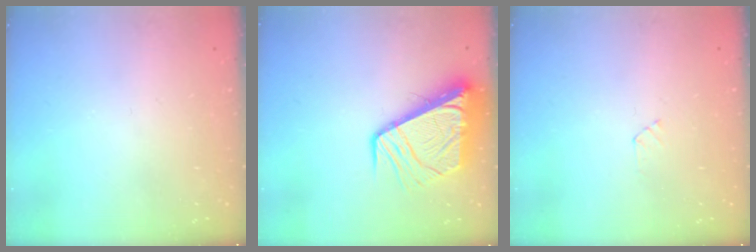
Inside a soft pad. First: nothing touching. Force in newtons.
{"total": 10.6, "press": 10.5, "slide": 1.4}
{"total": 2.4, "press": 2.4, "slide": 0.3}